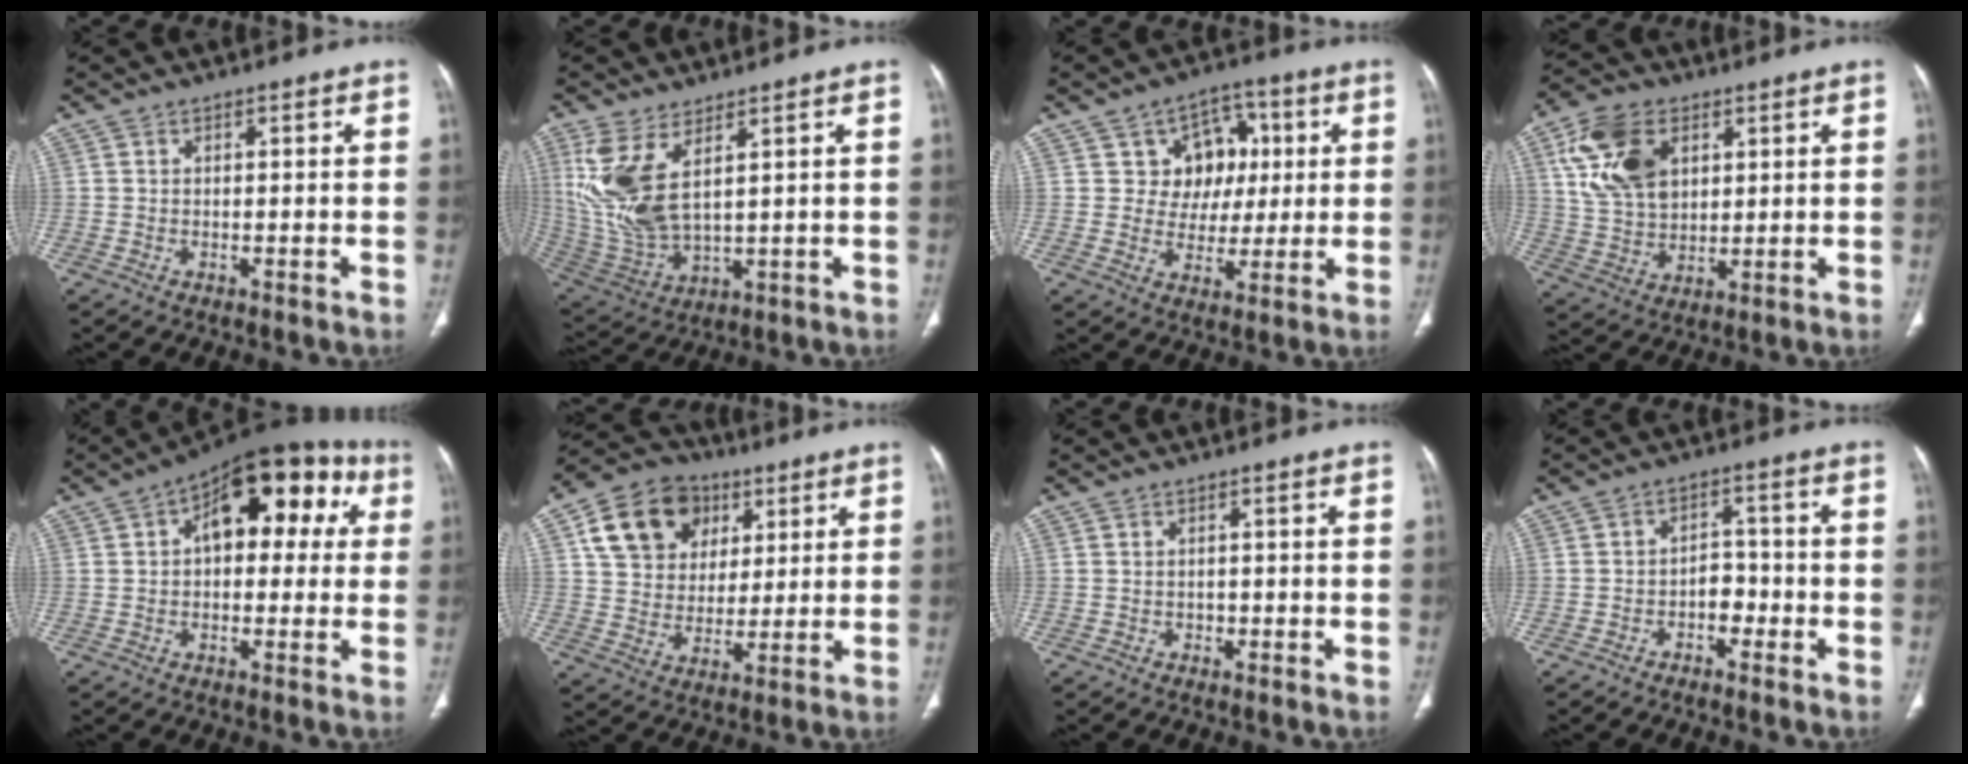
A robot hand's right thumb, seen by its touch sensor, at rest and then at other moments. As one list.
[{"total": 13.1, "force": [4.8, 5.8, 10.8], "torque": [-0.240, -0.025, 0.117]}, {"total": 10.1, "force": [2.6, 8.6, 4.6], "torque": [-0.003, -0.001, 0.038]}, {"total": 14.0, "force": [5.1, 9.2, 9.2], "torque": [-0.161, -0.009, 0.104]}, {"total": 17.7, "force": [4.7, 9.6, 14.1], "torque": [-0.146, 0.033, 0.055]}, {"total": 15.5, "force": [6.2, 12.3, 7.3], "torque": [-0.102, 0.000, 0.106]}, {"total": 0.8, "force": [-0.2, 0.7, 0.2], "torque": [0.004, 0.003, -0.005]}, {"total": 4.2, "force": [-1.9, 2.9, 2.2], "torque": [-0.009, 0.024, -0.037]}]